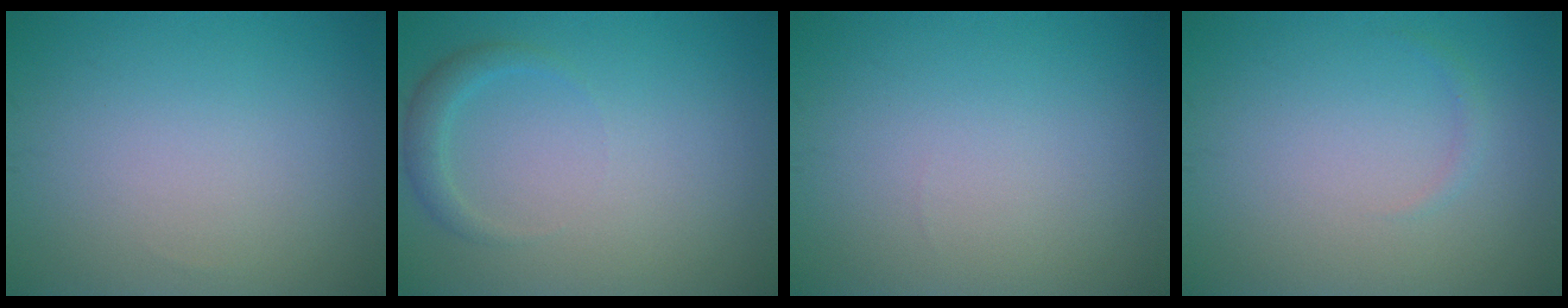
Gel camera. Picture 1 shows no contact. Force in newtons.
{"total": 1.7, "press": 1.7, "slide": 0.1}
{"total": 0.0}
{"total": 0.6, "press": 0.6, "slide": 0.0}